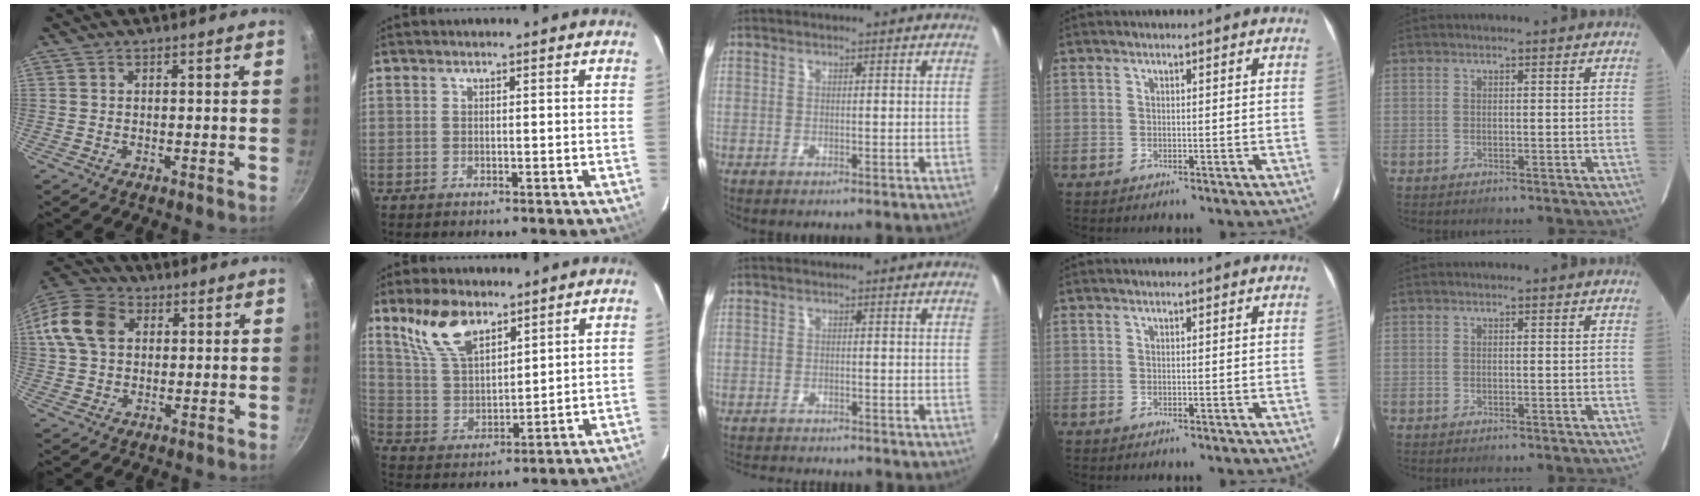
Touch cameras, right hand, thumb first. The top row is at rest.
{"thumb": {"total": 13.4, "force": [3.0, 10.1, 8.3], "torque": [-0.155, 0.022, 0.042]}, "index": {"total": 11.3, "force": [7.7, 5.1, 6.5], "torque": [-0.130, 0.018, 0.161]}, "middle": {"total": 5.2, "force": [-5.0, 0.7, 1.4], "torque": [-0.042, -0.015, -0.081]}}